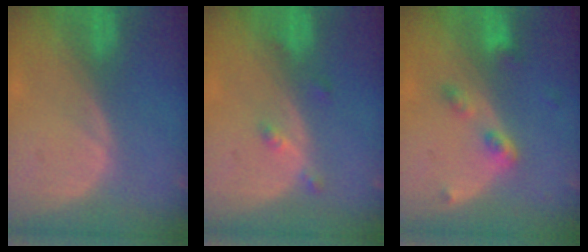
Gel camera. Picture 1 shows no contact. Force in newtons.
{"total": 2.4, "press": 2.0, "slide": 1.3}
{"total": 4.3, "press": 3.9, "slide": 1.8}